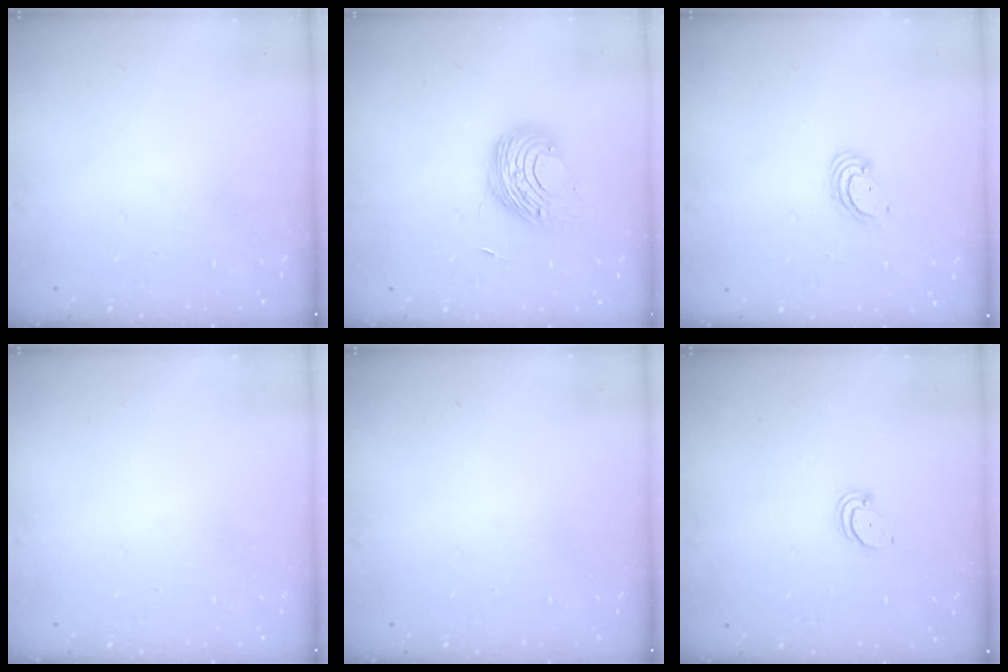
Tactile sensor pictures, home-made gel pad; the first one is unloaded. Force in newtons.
{"total": 10.0, "press": 10.0, "slide": 0.5}
{"total": 3.1, "press": 3.1, "slide": 0.1}
{"total": 0.0}
{"total": 0.0}
{"total": 2.1, "press": 2.1, "slide": 0.2}